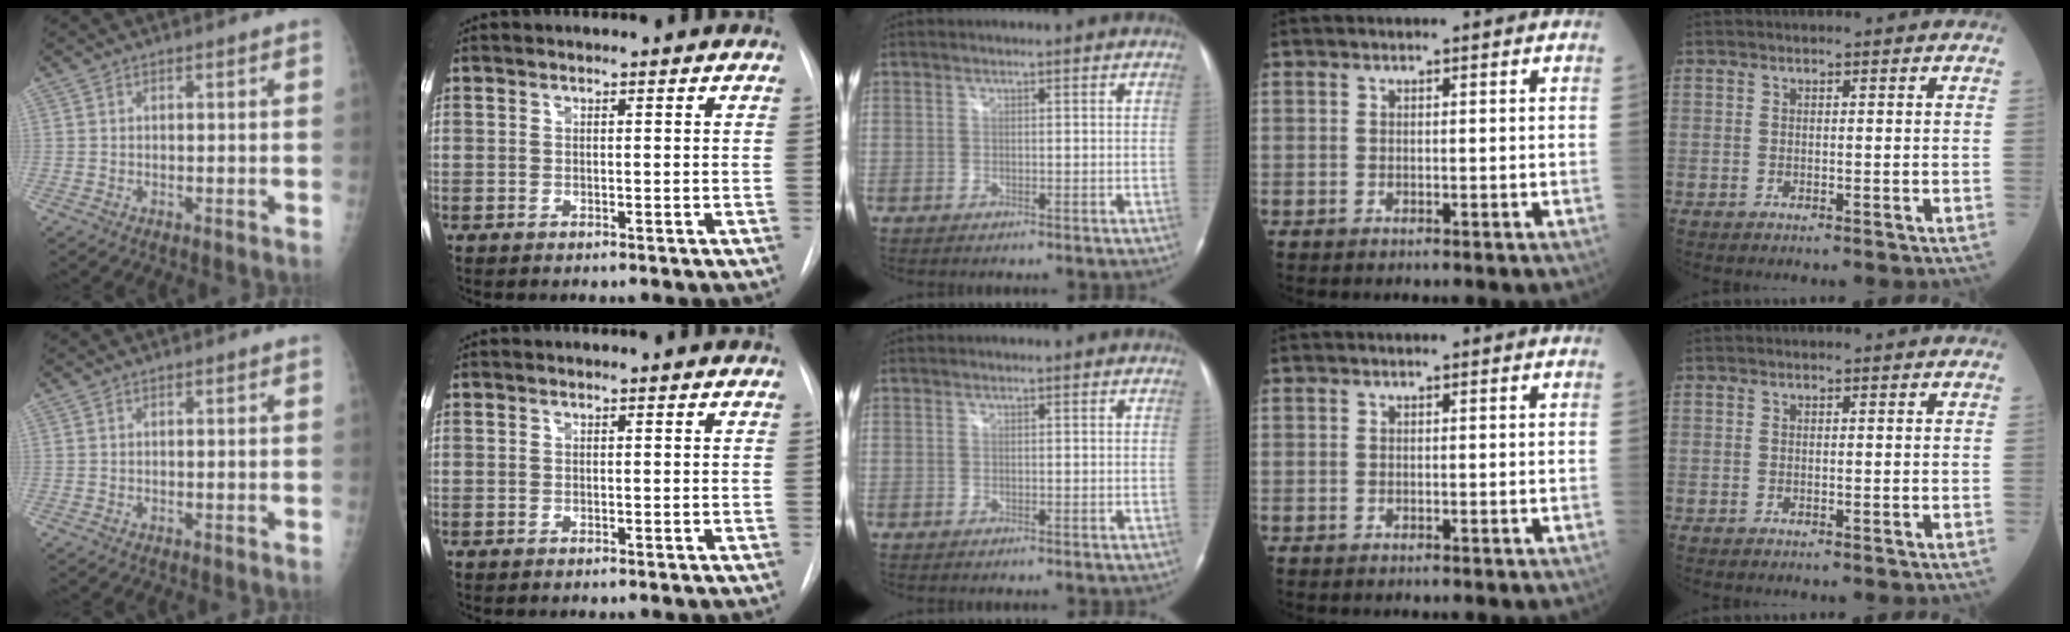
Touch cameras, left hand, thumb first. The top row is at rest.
{}